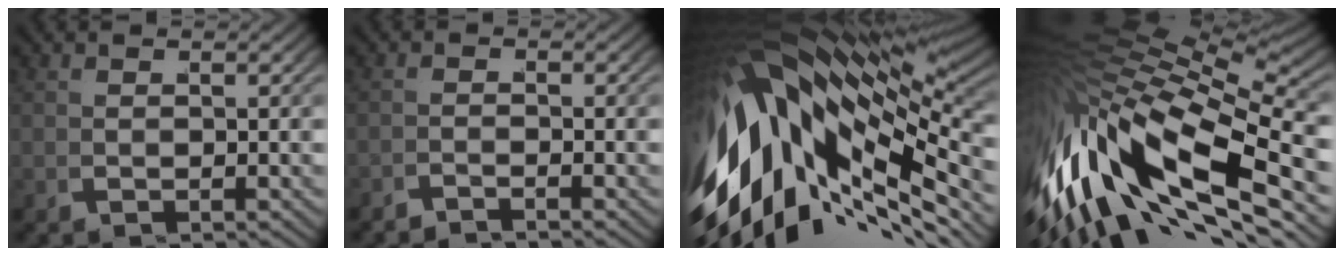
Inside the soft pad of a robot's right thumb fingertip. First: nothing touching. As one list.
[{"total": 1.3, "force": [-1.2, -0.2, -0.3], "torque": [0.013, 0.001, -0.028]}, {"total": 23.4, "force": [-1.5, 13.4, 19.1], "torque": [-0.341, -0.009, -0.009]}, {"total": 17.1, "force": [0.0, 8.5, 14.9], "torque": [-0.309, -0.001, 0.009]}]